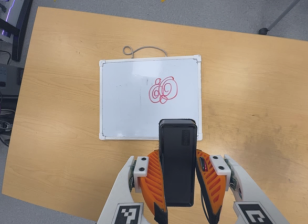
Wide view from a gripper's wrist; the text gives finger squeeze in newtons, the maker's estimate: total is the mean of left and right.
{"total": 6.1, "left": 4.2, "right": 7.9}